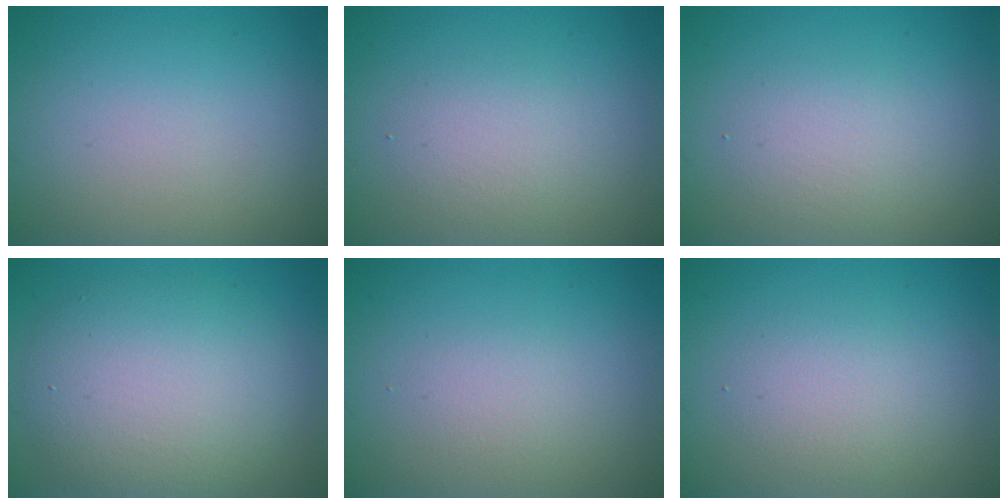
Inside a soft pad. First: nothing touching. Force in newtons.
{"total": 2.2, "press": 2.2, "slide": 0.1}
{"total": 2.1, "press": 2.1, "slide": 0.1}
{"total": 6.8, "press": 6.8, "slide": 0.7}
{"total": 1.4, "press": 1.4, "slide": 0.1}
{"total": 2.2, "press": 2.2, "slide": 0.2}